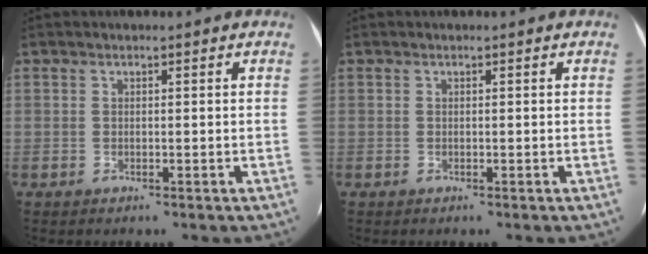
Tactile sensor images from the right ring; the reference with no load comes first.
{"total": 0.0}